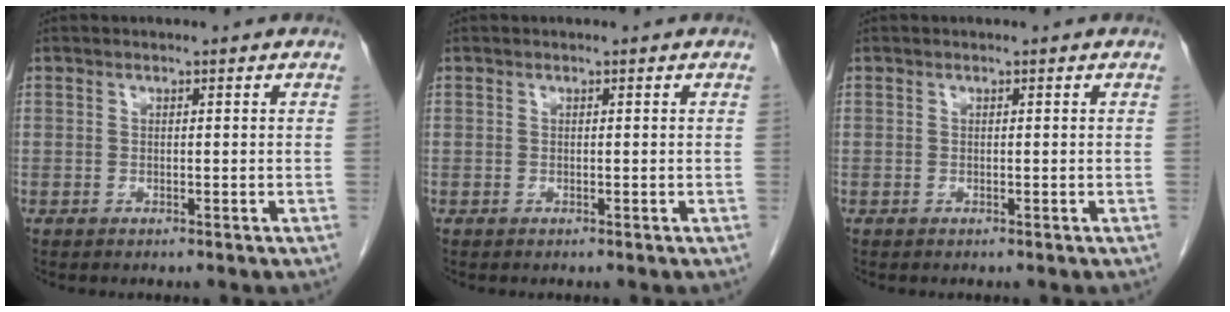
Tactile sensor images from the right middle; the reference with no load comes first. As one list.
[{"total": 0.0}, {"total": 0.0}]